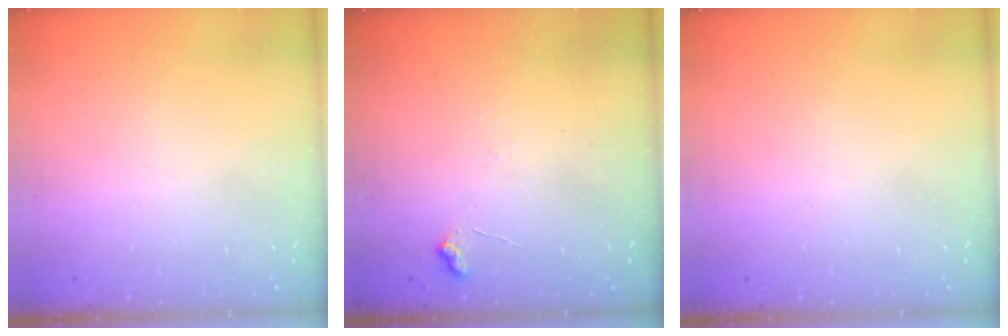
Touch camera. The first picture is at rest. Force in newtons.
{"total": 6.9, "press": 6.9, "slide": 0.7}
{"total": 0.0}